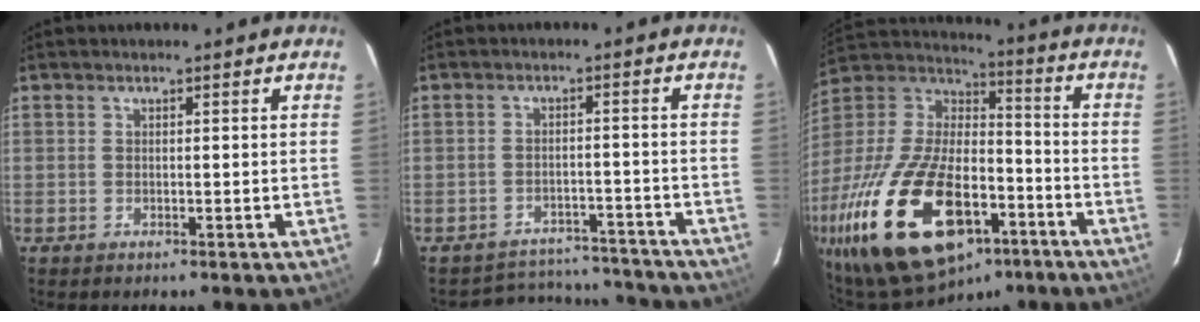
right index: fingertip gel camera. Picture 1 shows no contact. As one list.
[{"total": 12.5, "force": [-11.6, 4.4, 1.7], "torque": [-0.041, 0.033, -0.142]}, {"total": 31.8, "force": [-16.1, 15.6, 22.5], "torque": [-0.450, -0.023, -0.262]}]